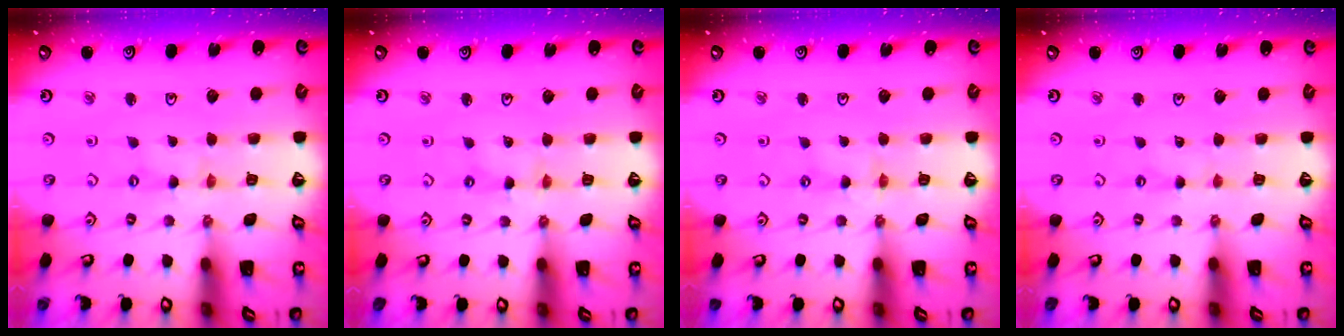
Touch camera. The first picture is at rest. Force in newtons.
{"total": 1.4, "press": 1.4, "slide": 0.2}
{"total": 1.7, "press": 1.7, "slide": 0.2}
{"total": 0.0}